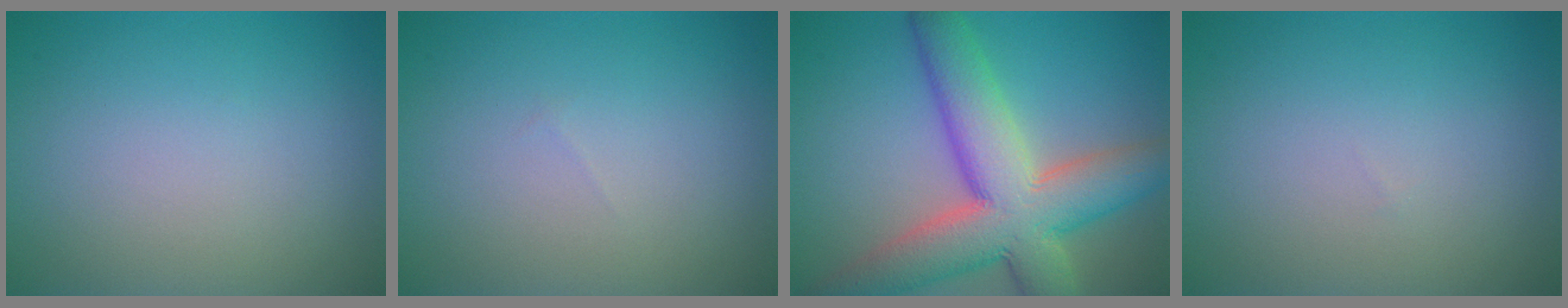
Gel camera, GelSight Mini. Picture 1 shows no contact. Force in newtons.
{"total": 0.0}
{"total": 10.8, "press": 10.7, "slide": 1.0}
{"total": 0.0}